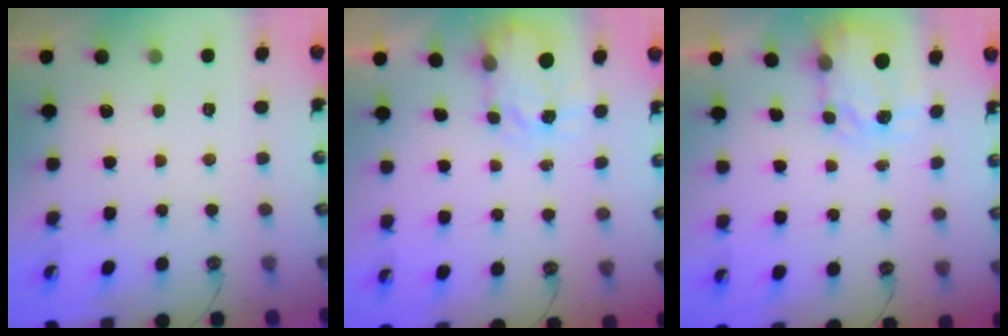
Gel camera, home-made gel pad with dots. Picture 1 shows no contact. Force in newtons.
{"total": 4.0, "press": 3.9, "slide": 0.6}
{"total": 3.7, "press": 3.7, "slide": 0.6}